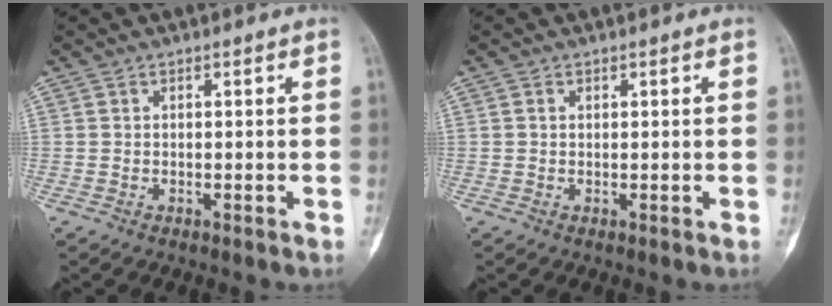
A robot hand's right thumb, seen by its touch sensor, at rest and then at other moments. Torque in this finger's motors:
{"motor_torque": [-0.54, -0.36, 0.20, -0.14, -0.03]}